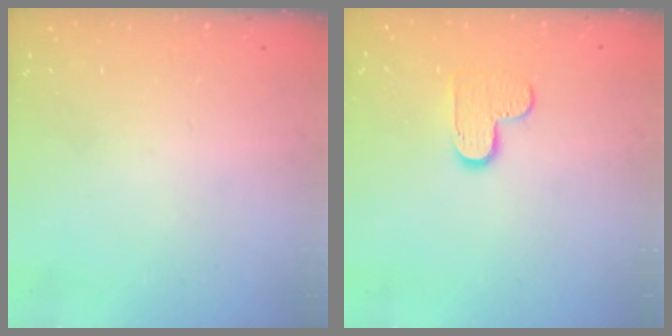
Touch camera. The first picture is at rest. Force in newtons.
{"total": 7.0, "press": 7.0, "slide": 0.3}